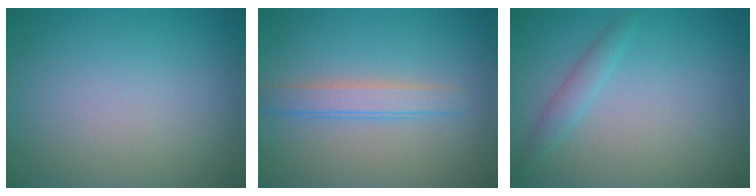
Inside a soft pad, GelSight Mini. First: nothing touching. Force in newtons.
{"total": 2.4, "press": 2.4, "slide": 0.2}
{"total": 1.5, "press": 1.5, "slide": 0.0}